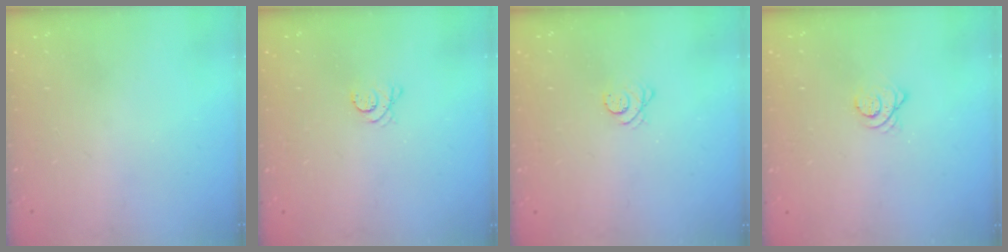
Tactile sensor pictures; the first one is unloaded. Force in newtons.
{"total": 3.7, "press": 3.7, "slide": 0.5}
{"total": 3.1, "press": 3.1, "slide": 0.4}
{"total": 3.3, "press": 3.3, "slide": 0.1}